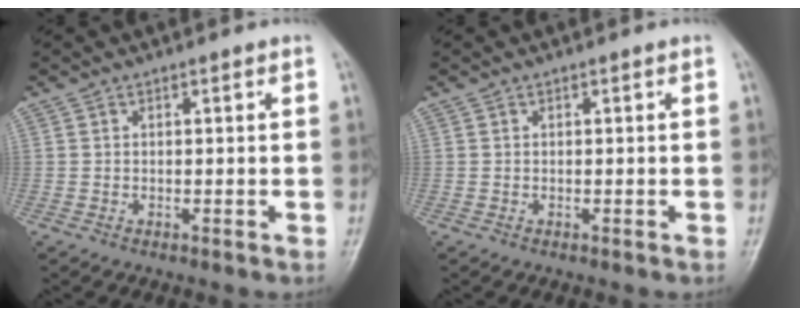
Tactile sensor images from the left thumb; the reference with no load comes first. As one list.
[{"total": 0.0}]